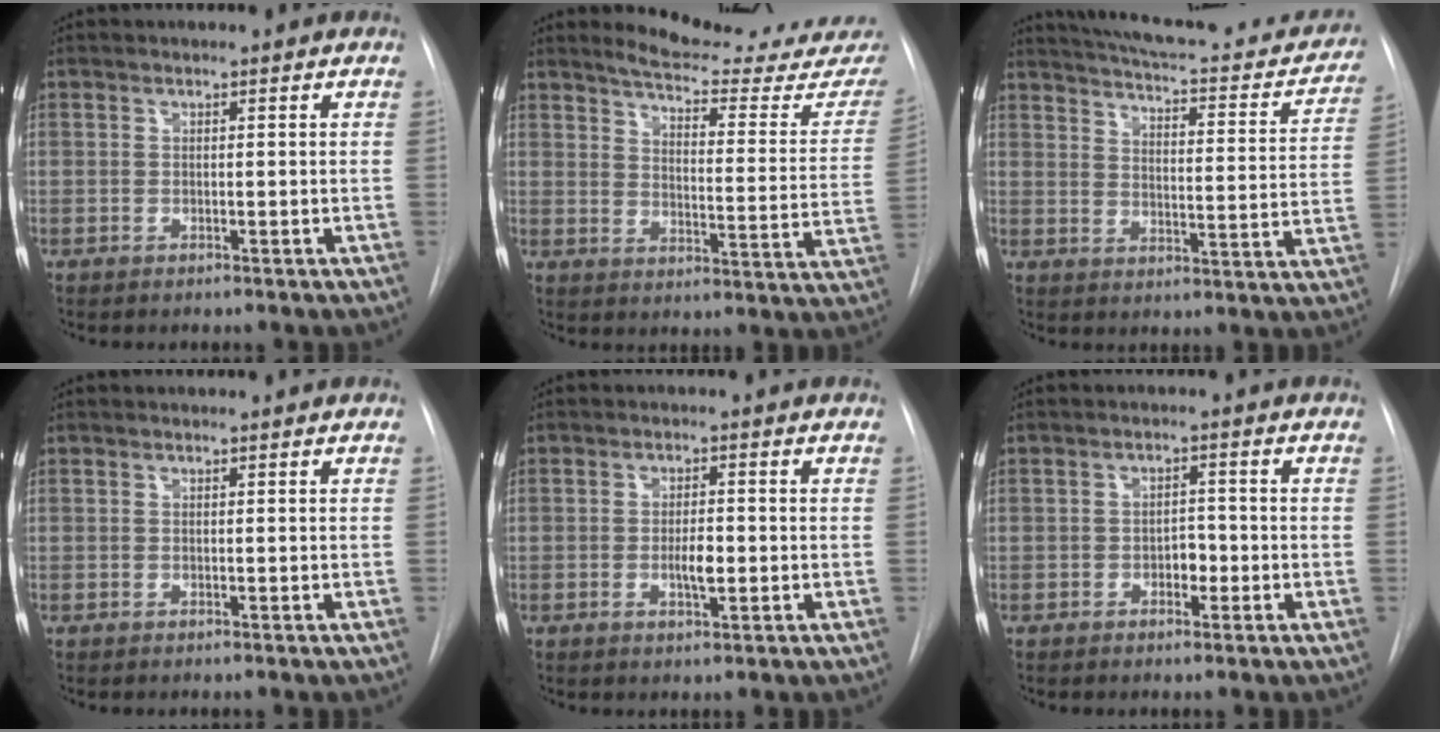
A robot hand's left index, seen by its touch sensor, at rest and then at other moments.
{"total": 17.8, "force": [17.0, 1.4, 4.9], "torque": [-0.059, -0.093, 0.199]}
{"total": 22.6, "force": [19.6, 5.4, 9.8], "torque": [-0.137, -0.017, 0.237]}
{"total": 0.0}
{"total": 3.3, "force": [-0.6, 1.0, 3.1], "torque": [-0.054, 0.000, -0.008]}
{"total": 2.5, "force": [-0.9, 1.5, 1.8], "torque": [-0.021, 0.007, -0.013]}